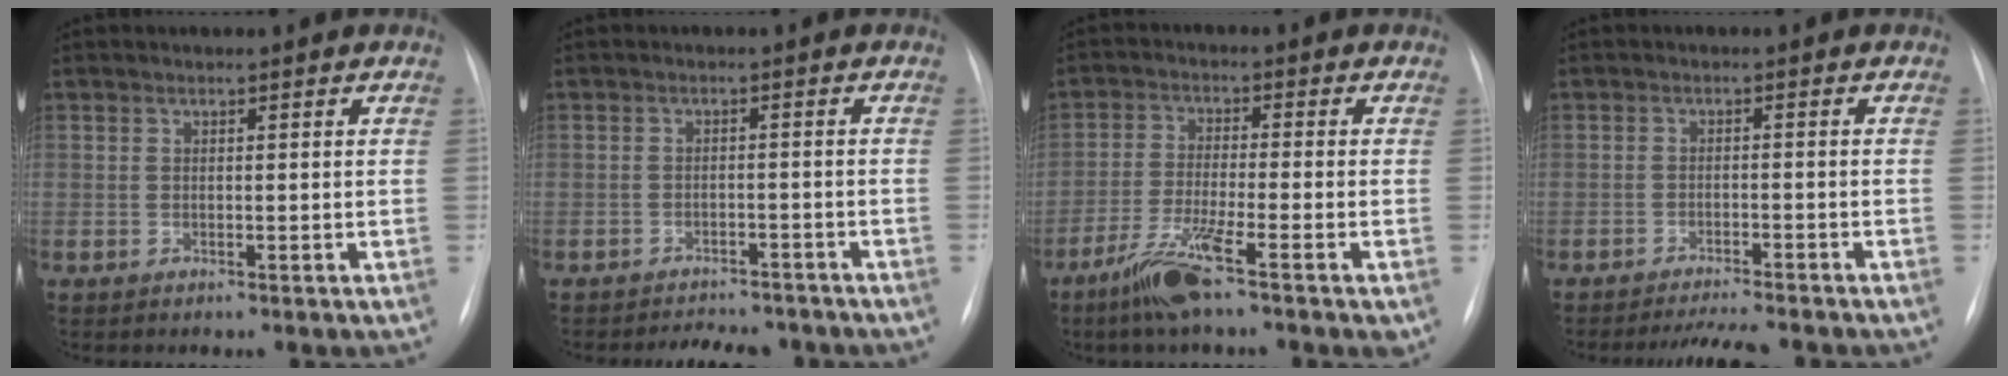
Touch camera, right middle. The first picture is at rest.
{"total": 7.6, "force": [-6.9, 2.5, 1.8], "torque": [-0.023, 0.002, -0.083]}
{"total": 8.4, "force": [-5.1, 0.2, 6.7], "torque": [-0.133, -0.021, -0.097]}
{"total": 5.9, "force": [-5.5, 0.1, 2.0], "torque": [-0.027, -0.011, -0.084]}